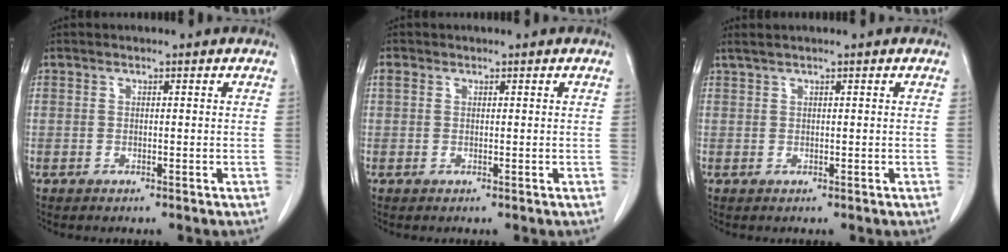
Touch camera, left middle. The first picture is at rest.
{"total": 1.0, "force": [0.5, 0.7, 0.4], "torque": [-0.010, 0.011, 0.010]}
{"total": 1.3, "force": [1.0, -0.1, 0.8], "torque": [-0.020, 0.013, 0.024]}